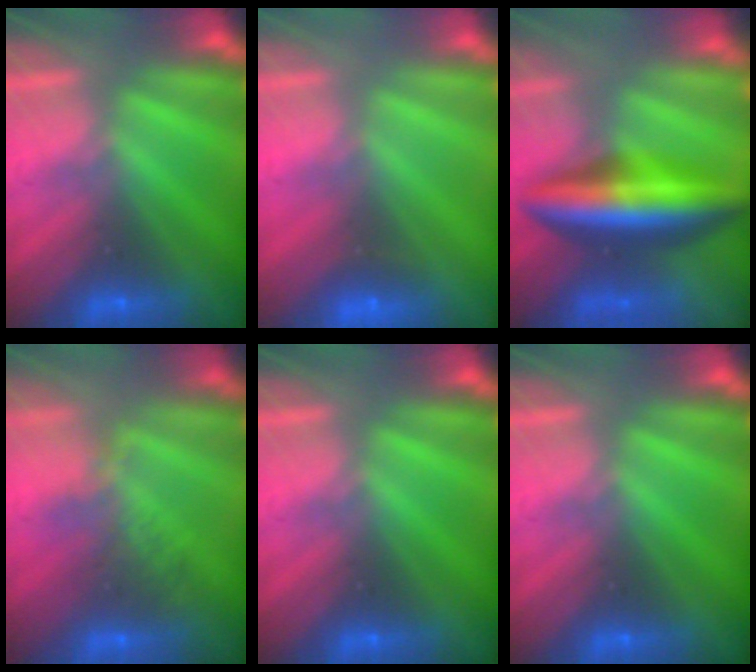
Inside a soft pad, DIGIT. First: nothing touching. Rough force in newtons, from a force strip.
{"total": 1.9}
{"total": 8.6}
{"total": 2.4}
{"total": 0.0}
{"total": 0.0}